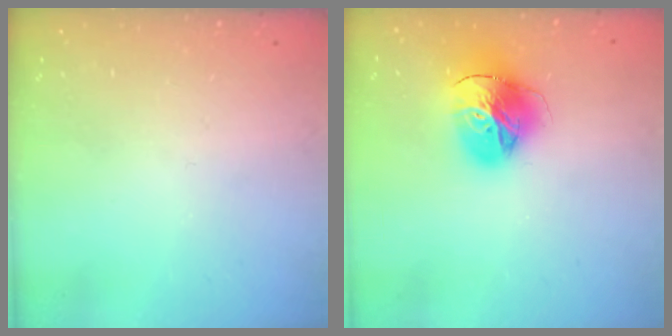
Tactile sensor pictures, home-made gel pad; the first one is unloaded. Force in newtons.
{"total": 17.1, "press": 17.0, "slide": 1.9}